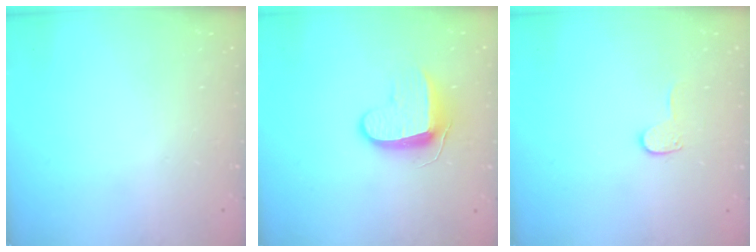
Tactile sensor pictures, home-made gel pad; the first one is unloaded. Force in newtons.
{"total": 10.5, "press": 10.4, "slide": 1.2}
{"total": 6.4, "press": 6.4, "slide": 0.5}